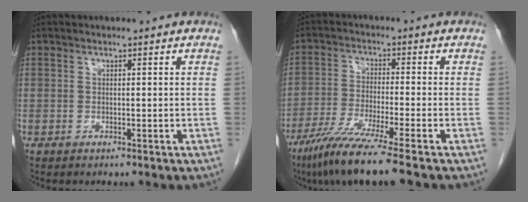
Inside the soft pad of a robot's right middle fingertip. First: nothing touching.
{"total": 10.0, "force": [-7.2, -1.1, 6.8], "torque": [-0.124, -0.035, -0.128]}